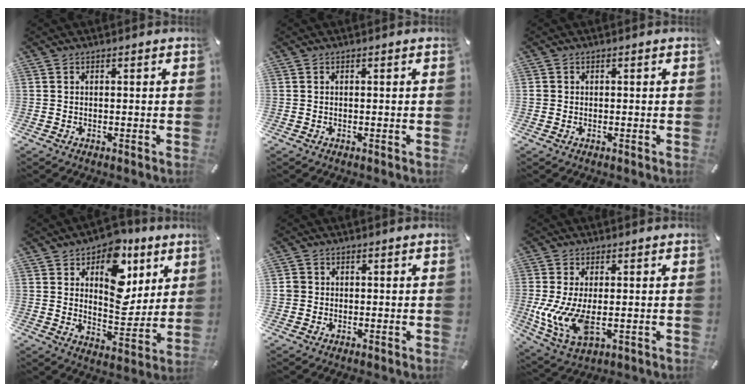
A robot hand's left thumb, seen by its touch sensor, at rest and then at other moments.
{"total": 0.0}
{"total": 0.7, "force": [-0.1, 0.7, 0.0], "torque": [0.002, 0.007, -0.003]}
{"total": 15.1, "force": [6.7, 10.3, 8.8], "torque": [-0.107, -0.040, 0.117]}
{"total": 2.3, "force": [-0.1, 2.3, 0.3], "torque": [-0.005, 0.006, -0.004]}
{"total": 11.5, "force": [-1.2, 6.0, 9.7], "torque": [-0.218, -0.020, -0.014]}